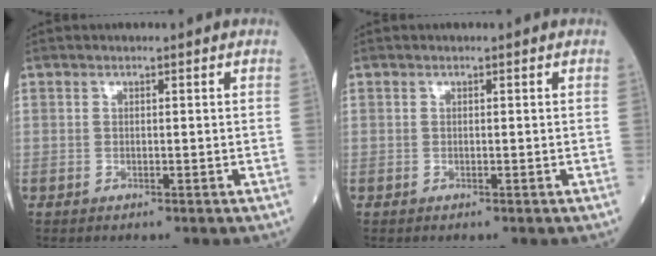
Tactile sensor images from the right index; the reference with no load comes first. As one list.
[{"total": 0.0}]